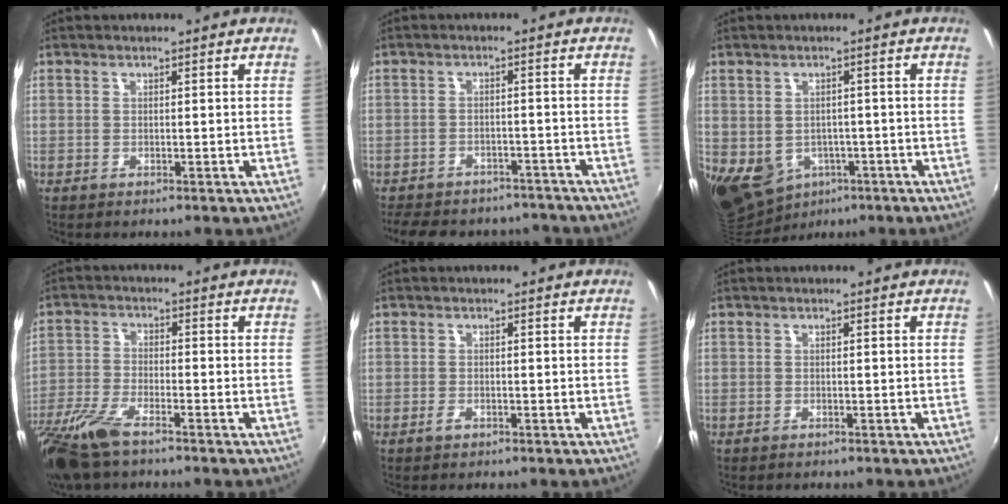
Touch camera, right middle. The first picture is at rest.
{"total": 16.6, "force": [-14.0, 6.8, 5.9], "torque": [-0.139, 0.008, -0.180]}
{"total": 10.7, "force": [-3.9, 8.2, 5.6], "torque": [-0.126, -0.027, -0.043]}
{"total": 11.0, "force": [-8.0, 2.9, 7.0], "torque": [-0.167, -0.033, -0.162]}
{"total": 1.2, "force": [-0.9, 0.5, 0.6], "torque": [-0.013, 0.000, -0.016]}
{"total": 0.6, "force": [-0.6, 0.1, 0.2], "torque": [-0.006, 0.000, -0.008]}